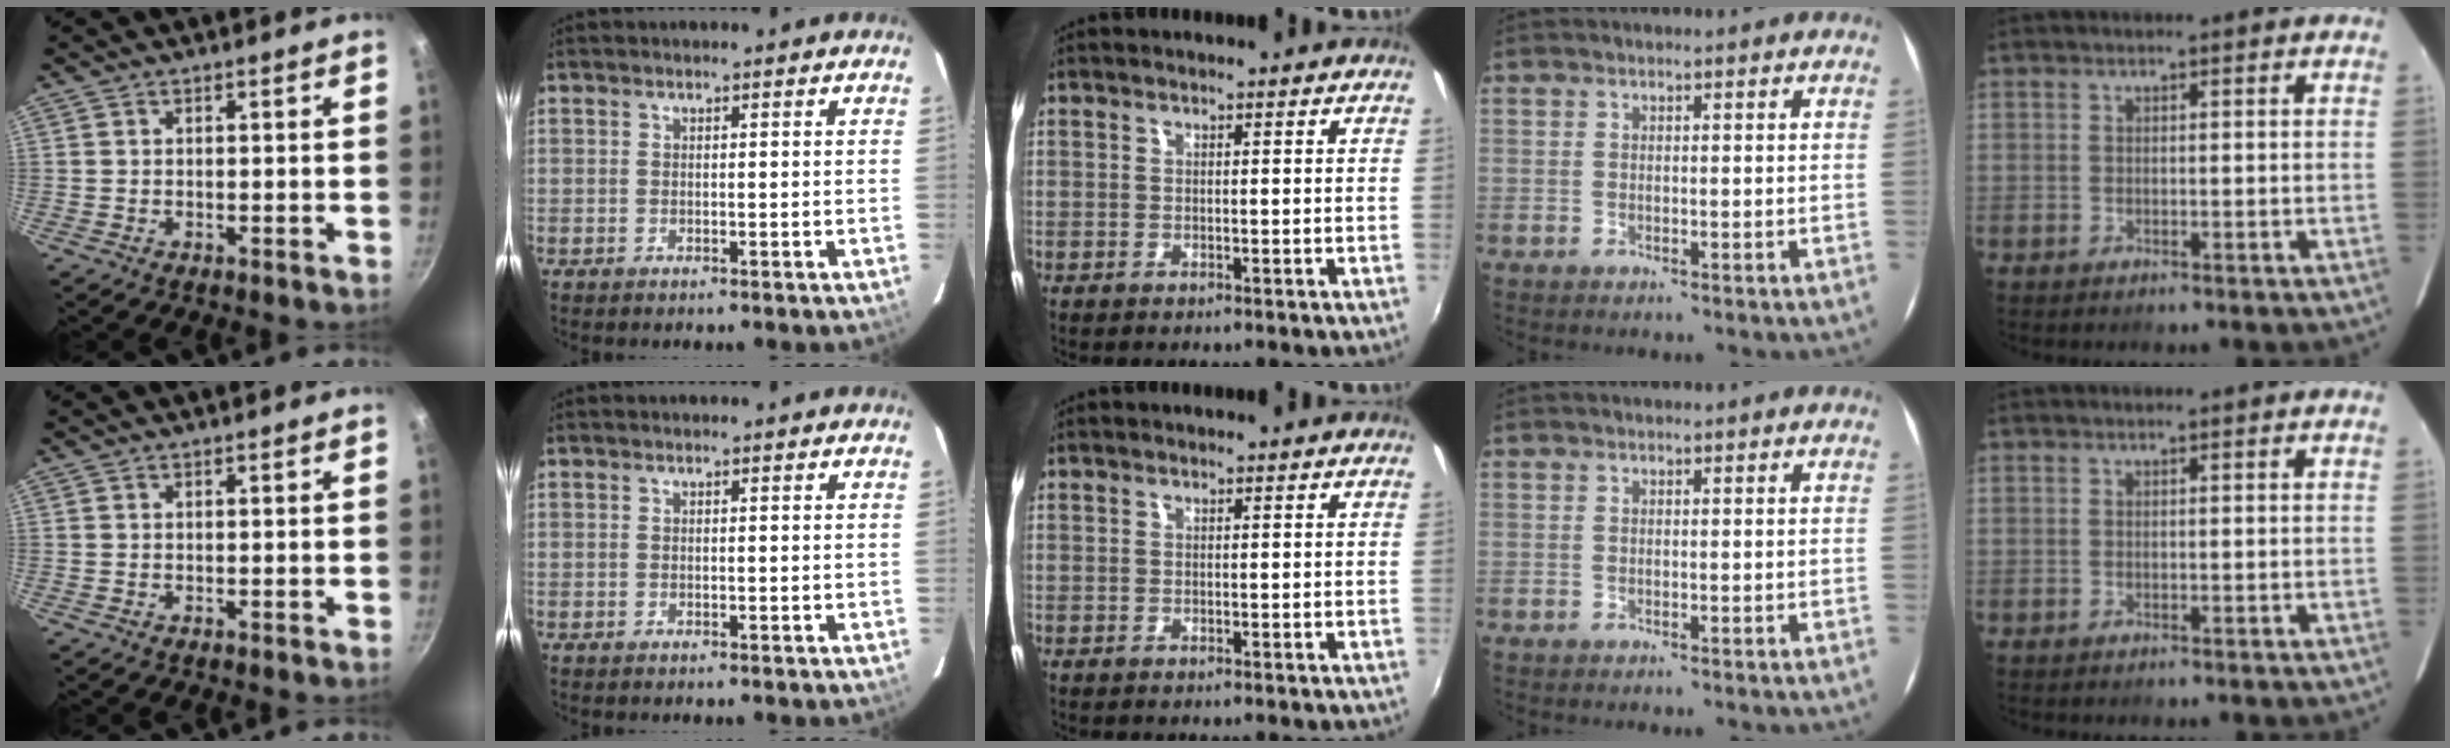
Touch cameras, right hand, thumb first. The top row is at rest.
{}